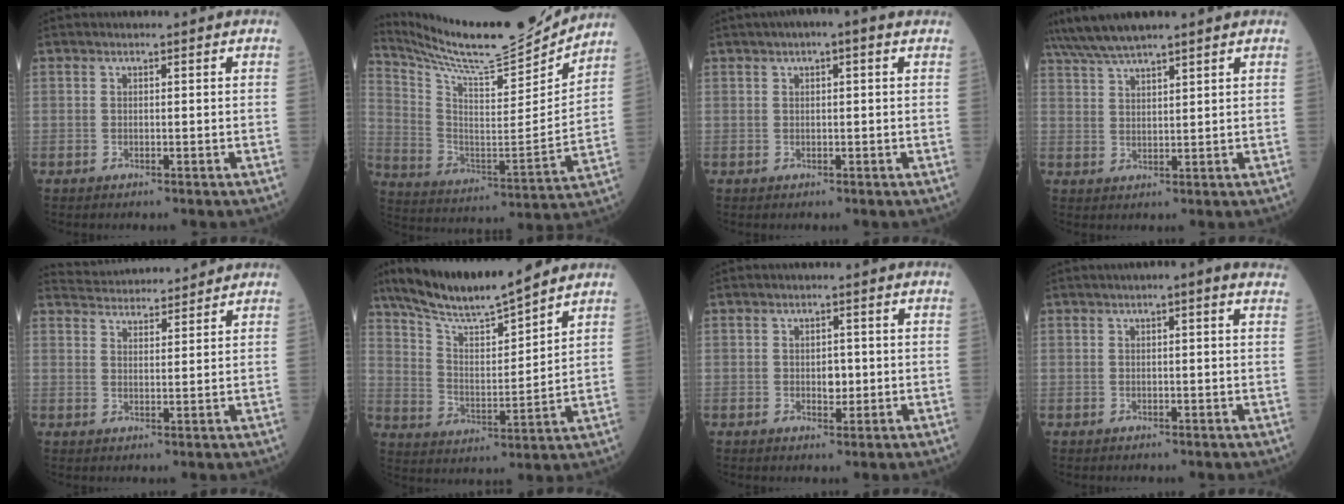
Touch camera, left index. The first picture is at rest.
{"total": 19.9, "force": [18.8, 0.4, 6.4], "torque": [-0.143, -0.048, 0.305]}
{"total": 3.8, "force": [2.2, 0.6, 3.0], "torque": [-0.047, 0.029, 0.029]}
{"total": 7.4, "force": [6.5, -0.2, 3.5], "torque": [-0.070, 0.035, 0.120]}
{"total": 8.9, "force": [8.8, 0.8, 1.2], "torque": [-0.028, 0.026, 0.132]}
{"total": 15.0, "force": [13.1, 1.0, 7.3], "torque": [-0.133, 0.006, 0.235]}
{"total": 2.1, "force": [-0.1, 1.3, 1.7], "torque": [-0.024, 0.000, 0.001]}
{"total": 2.1, "force": [0.9, 0.1, 1.8], "torque": [-0.032, 0.010, 0.009]}